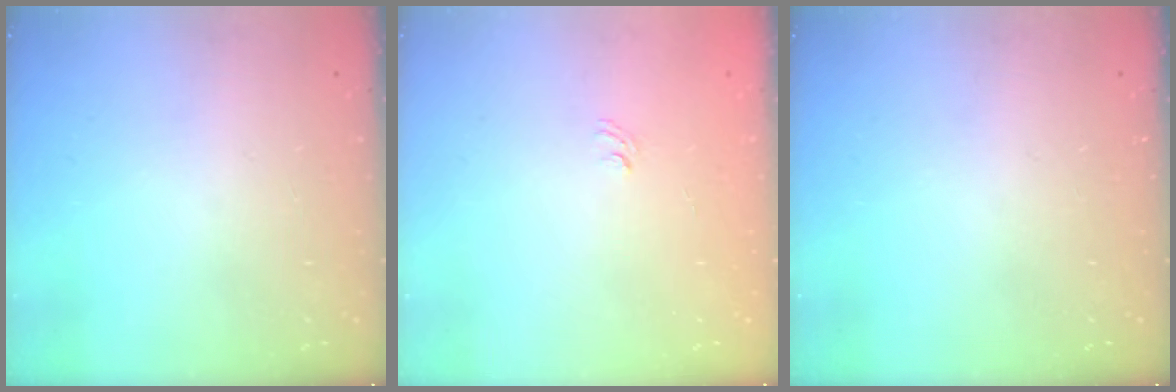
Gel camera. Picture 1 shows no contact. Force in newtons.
{"total": 1.6, "press": 1.2, "slide": 1.0}
{"total": 0.0}